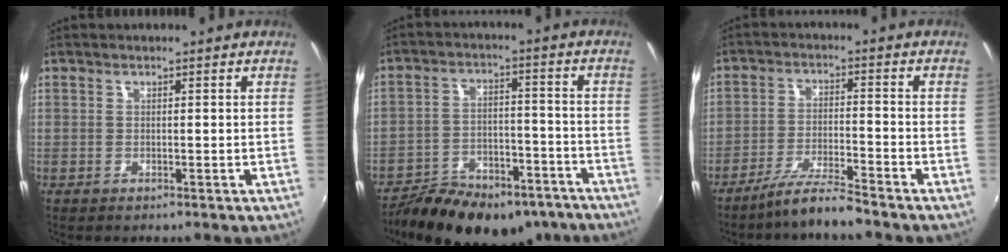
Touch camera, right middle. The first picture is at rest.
{"total": 21.1, "force": [-16.7, 8.9, 9.4], "torque": [-0.175, 0.009, -0.224]}
{"total": 7.0, "force": [-6.1, -0.1, 3.3], "torque": [-0.074, -0.001, -0.109]}